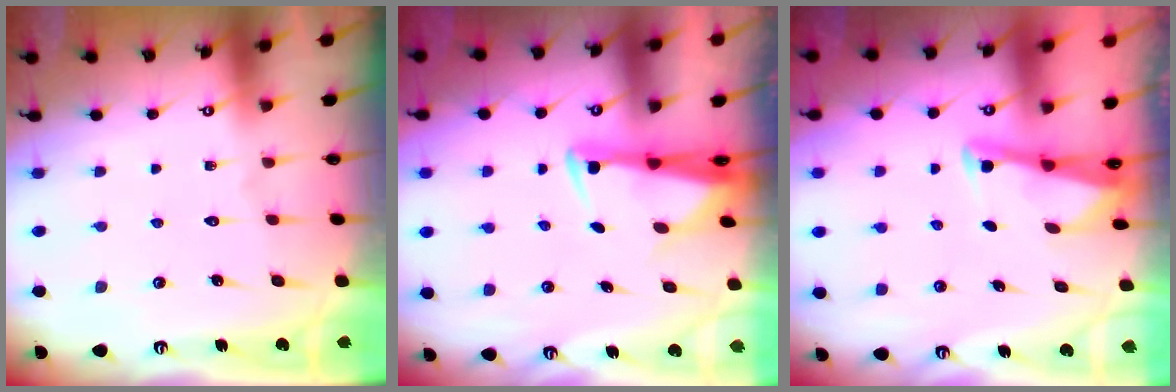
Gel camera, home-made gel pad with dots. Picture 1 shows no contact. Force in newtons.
{"total": 2.9, "press": 2.8, "slide": 1.0}
{"total": 2.6, "press": 2.6, "slide": 0.1}